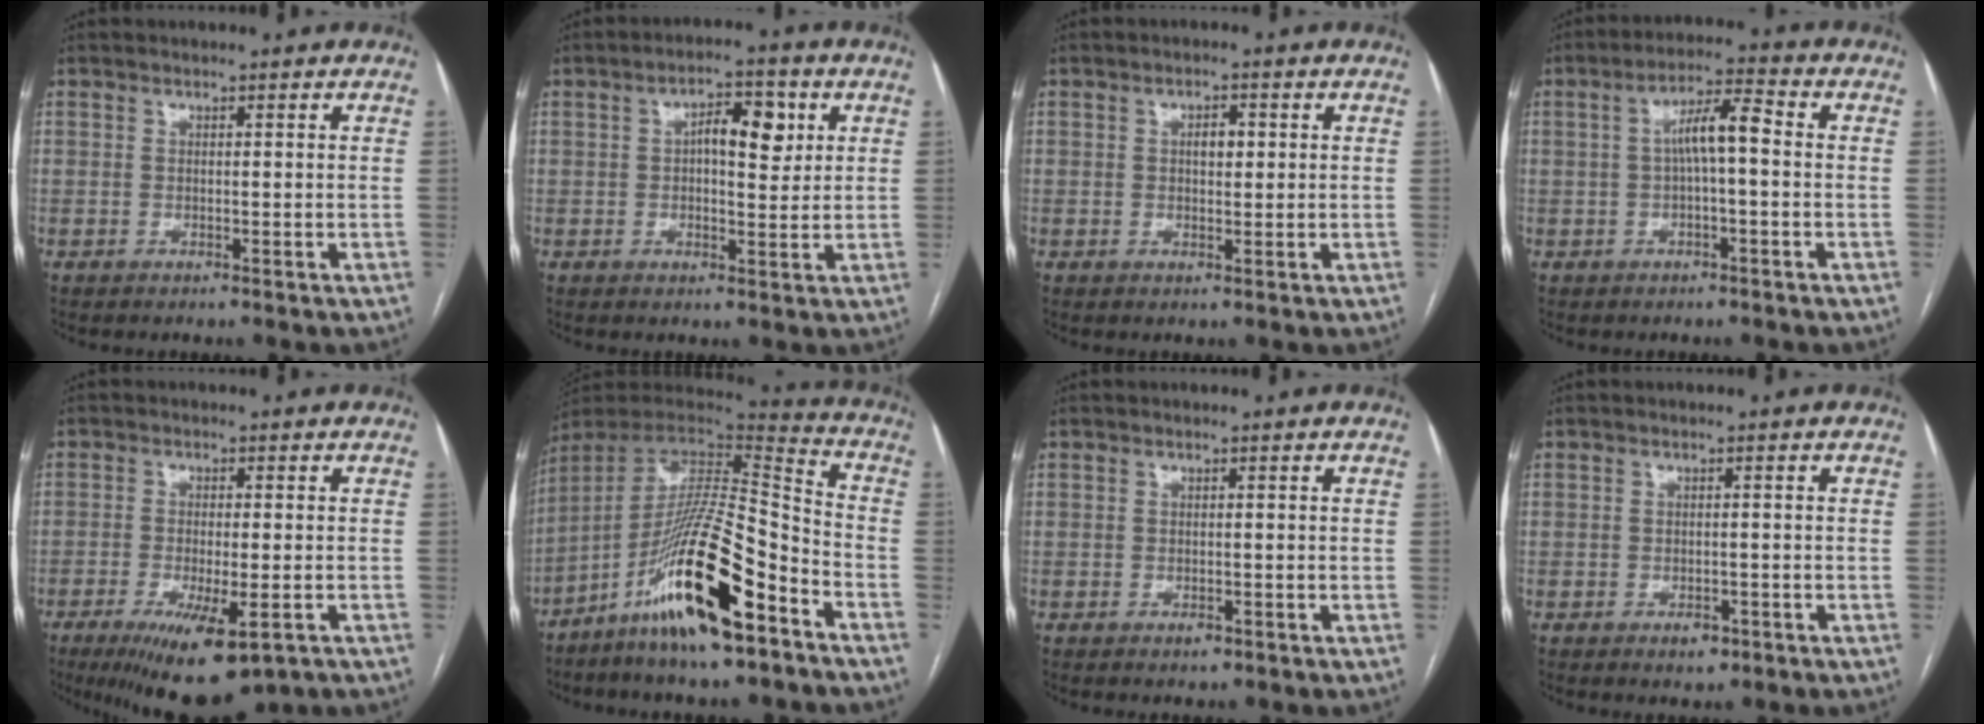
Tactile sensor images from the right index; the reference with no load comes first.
{"total": 6.7, "force": [1.7, 2.7, 5.9], "torque": [-0.092, 0.015, 0.026]}
{"total": 2.5, "force": [0.4, 1.3, 2.1], "torque": [-0.033, 0.007, 0.007]}
{"total": 6.2, "force": [0.2, 1.1, 6.1], "torque": [-0.109, 0.022, 0.003]}
{"total": 11.3, "force": [-6.2, 3.0, 8.9], "torque": [-0.143, -0.025, -0.090]}
{"total": 21.2, "force": [-11.5, 2.8, 17.5], "torque": [-0.332, -0.022, -0.207]}
{"total": 1.0, "force": [-0.6, 0.5, 0.6], "torque": [-0.008, 0.000, -0.004]}
{"total": 2.1, "force": [-1.2, 1.3, 1.2], "torque": [-0.012, 0.003, -0.009]}